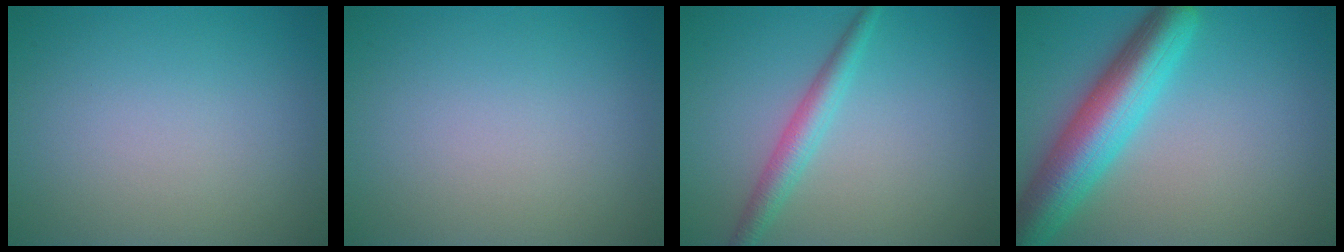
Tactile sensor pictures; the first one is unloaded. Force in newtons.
{"total": 0.0}
{"total": 2.6, "press": 2.6, "slide": 0.0}
{"total": 8.0, "press": 8.0, "slide": 0.4}